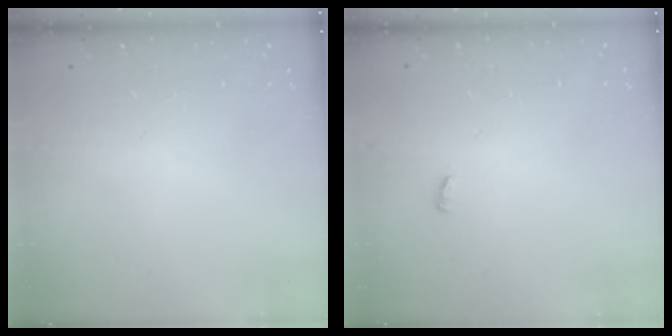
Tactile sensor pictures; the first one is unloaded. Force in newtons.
{"total": 2.9, "press": 2.6, "slide": 1.3}